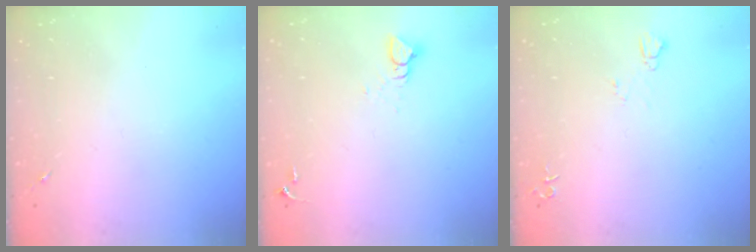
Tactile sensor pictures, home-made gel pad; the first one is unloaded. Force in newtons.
{"total": 3.9, "press": 3.8, "slide": 0.5}
{"total": 4.9, "press": 4.9, "slide": 0.6}